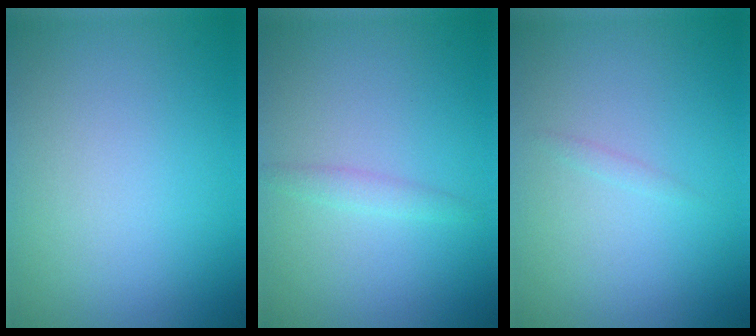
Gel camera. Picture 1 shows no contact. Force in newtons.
{"total": 1.2, "press": 1.2, "slide": 0.1}
{"total": 0.5, "press": 0.5, "slide": 0.0}